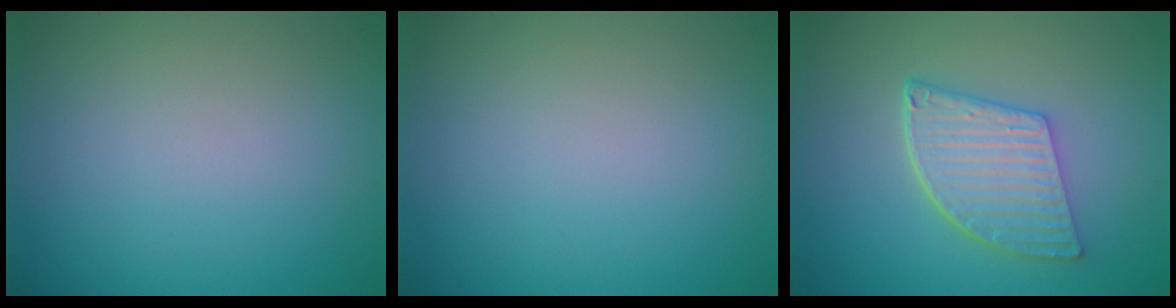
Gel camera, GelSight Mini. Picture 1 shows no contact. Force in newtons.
{"total": 0.0}
{"total": 5.5, "press": 4.2, "slide": 3.5}